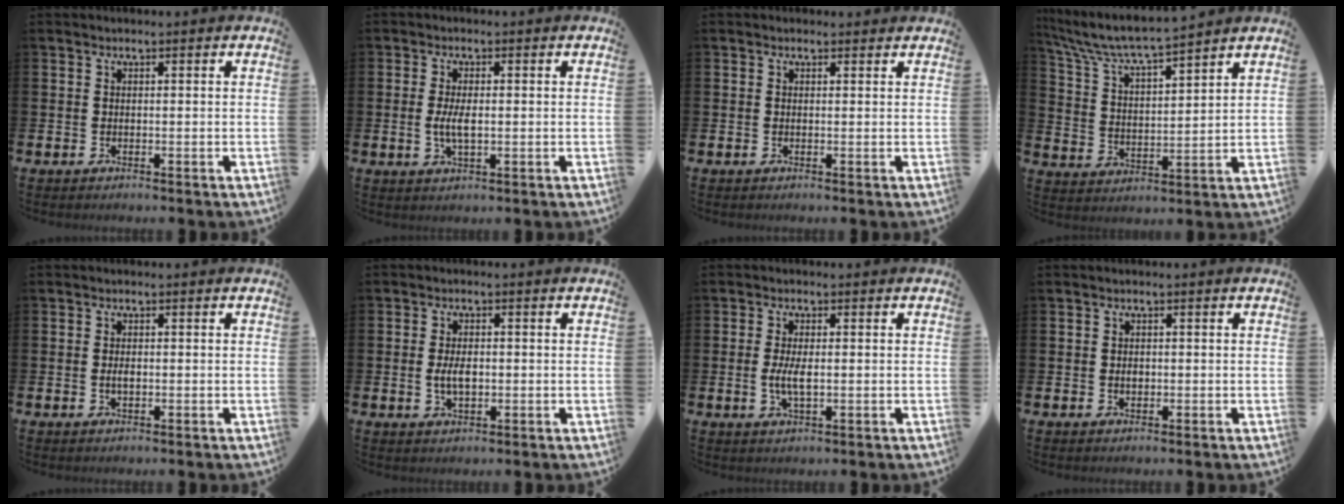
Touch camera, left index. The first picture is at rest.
{"total": 3.5, "force": [-0.1, 1.5, 3.1], "torque": [-0.057, 0.004, -0.004]}
{"total": 0.5, "force": [0.4, 0.3, 0.1], "torque": [0.009, -0.001, 0.004]}
{"total": 6.8, "force": [6.4, 0.4, 2.3], "torque": [-0.071, -0.045, 0.106]}
{"total": 1.3, "force": [-0.1, 0.7, 1.1], "torque": [-0.019, 0.004, -0.005]}
{"total": 3.4, "force": [-0.1, 1.9, 2.8], "torque": [-0.044, 0.001, -0.005]}
{"total": 3.7, "force": [-0.3, 1.5, 3.3], "torque": [-0.065, 0.000, -0.010]}
{"total": 1.2, "force": [-0.1, 0.9, 0.9], "torque": [-0.007, 0.002, -0.006]}